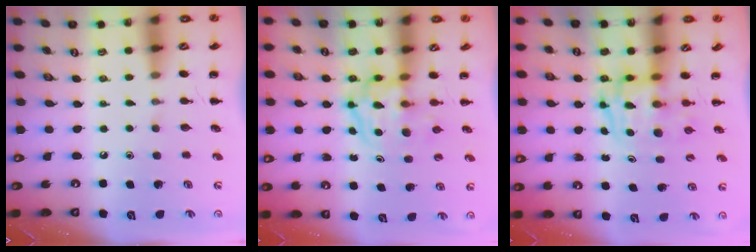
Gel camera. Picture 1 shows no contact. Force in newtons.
{"total": 3.8, "press": 3.7, "slide": 0.4}
{"total": 3.2, "press": 3.1, "slide": 0.6}